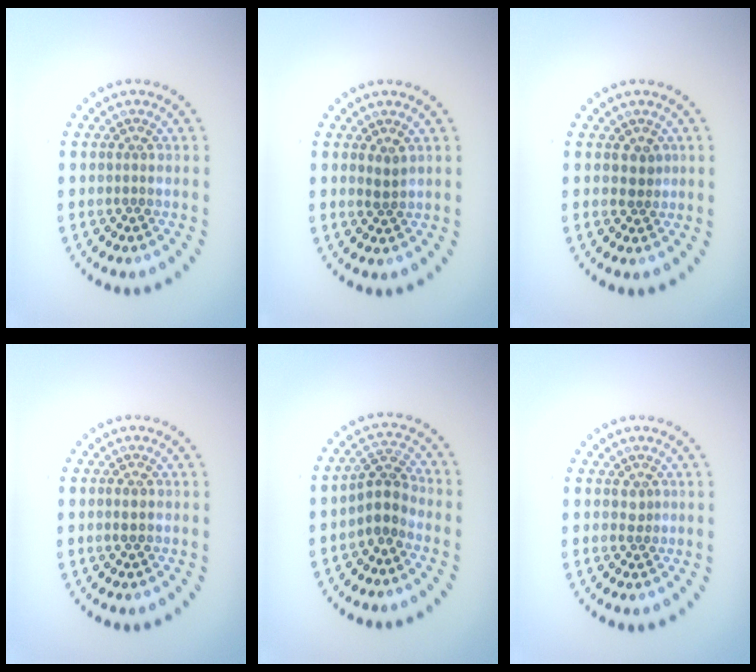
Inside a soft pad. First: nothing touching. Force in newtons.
{"total": 1.1, "press": 0.8, "slide": 0.7}
{"total": 1.3, "press": 1.1, "slide": 0.8}
{"total": 0.9, "press": 0.9, "slide": 0.3}
{"total": 2.7, "press": 2.2, "slide": 1.6}
{"total": 0.9, "press": 0.6, "slide": 0.6}